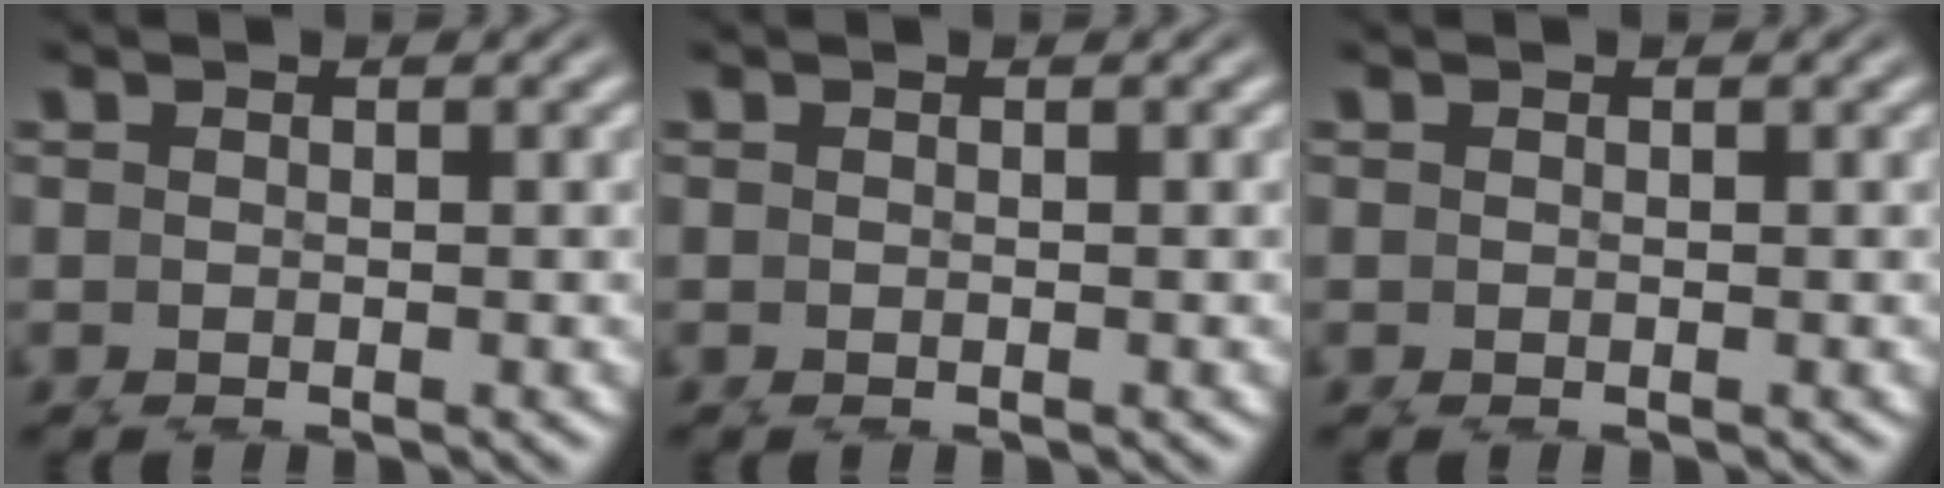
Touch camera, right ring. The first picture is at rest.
{"total": 0.0}
{"total": 0.0}